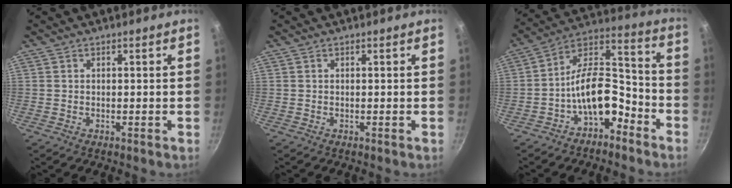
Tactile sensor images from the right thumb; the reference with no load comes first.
{"total": 0.0}
{"total": 13.3, "force": [-6.4, 7.3, 9.0], "torque": [-0.115, 0.088, -0.114]}